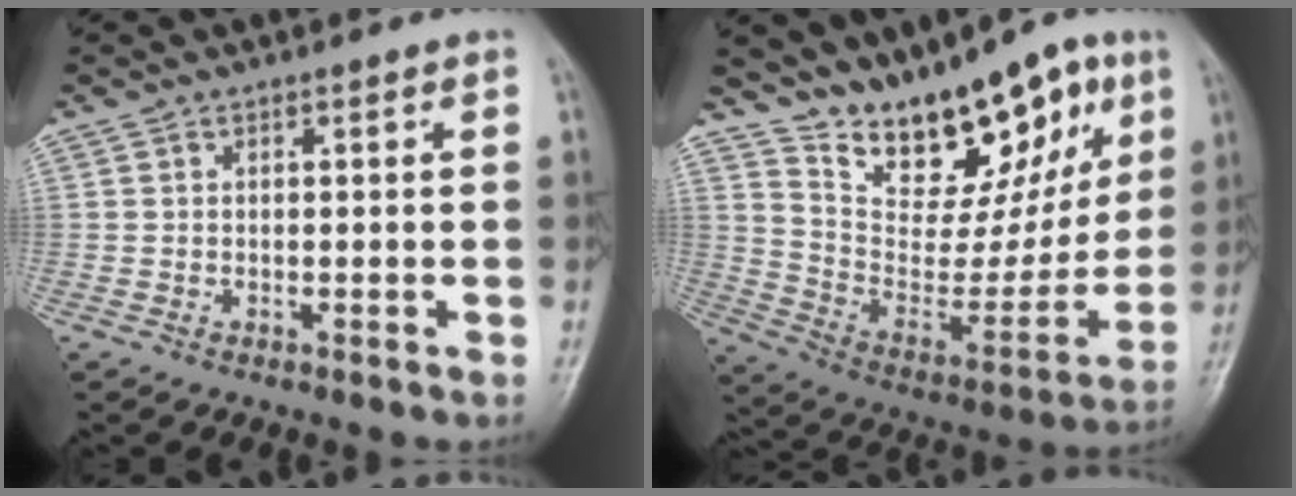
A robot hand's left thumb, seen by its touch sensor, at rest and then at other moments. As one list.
[{"total": 19.9, "force": [13.9, 9.1, 11.1], "torque": [-0.102, -0.070, 0.236]}]